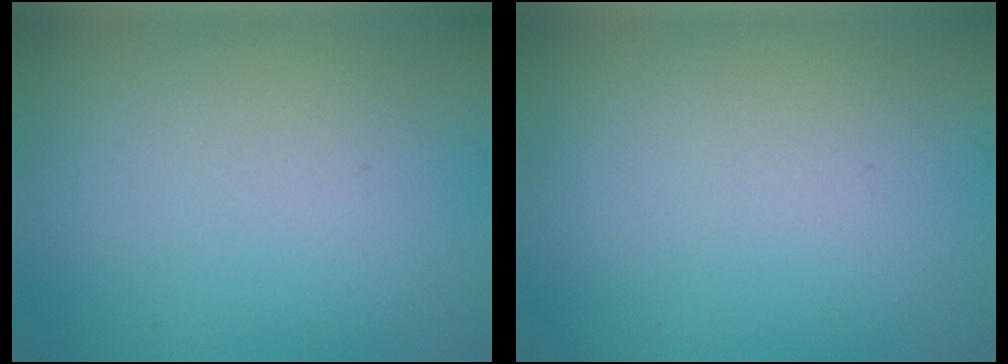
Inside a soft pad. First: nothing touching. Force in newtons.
{"total": 0.0}